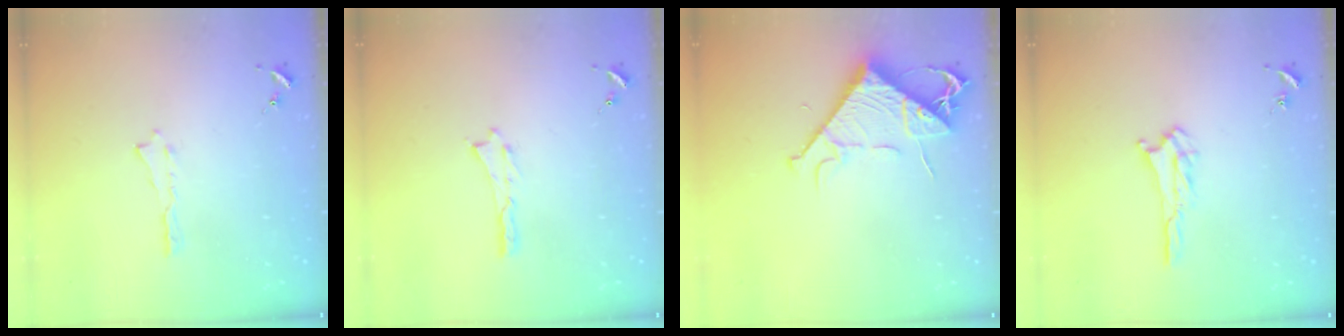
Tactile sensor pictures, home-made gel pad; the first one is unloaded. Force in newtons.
{"total": 0.0}
{"total": 8.2, "press": 8.1, "slide": 1.1}
{"total": 1.7, "press": 1.7, "slide": 0.2}